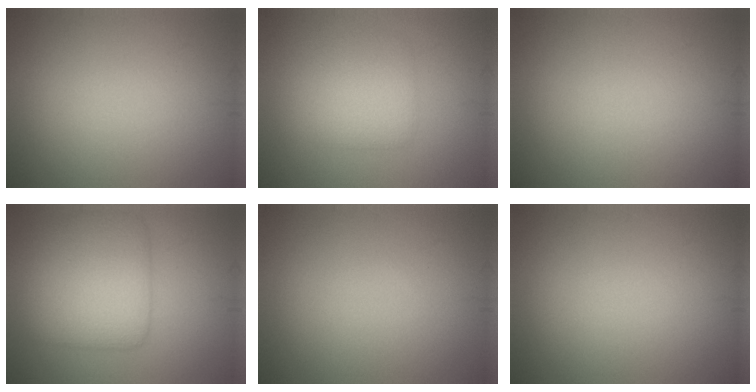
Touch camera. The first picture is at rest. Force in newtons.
{"total": 3.0, "press": 3.0, "slide": 0.0}
{"total": 0.0}
{"total": 6.3, "press": 6.3, "slide": 0.1}
{"total": 0.0}
{"total": 0.0}